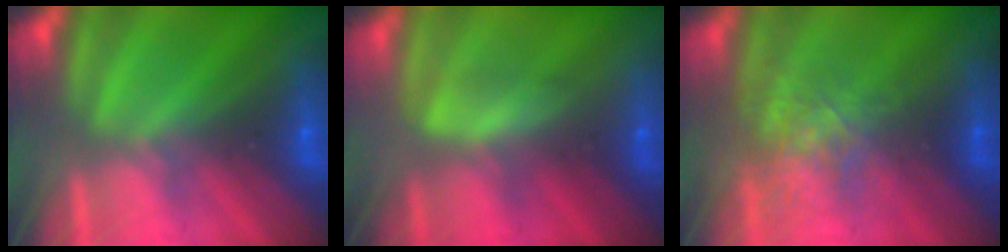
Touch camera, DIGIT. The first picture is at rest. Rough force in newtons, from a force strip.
{"total": 2.5}
{"total": 2.6}